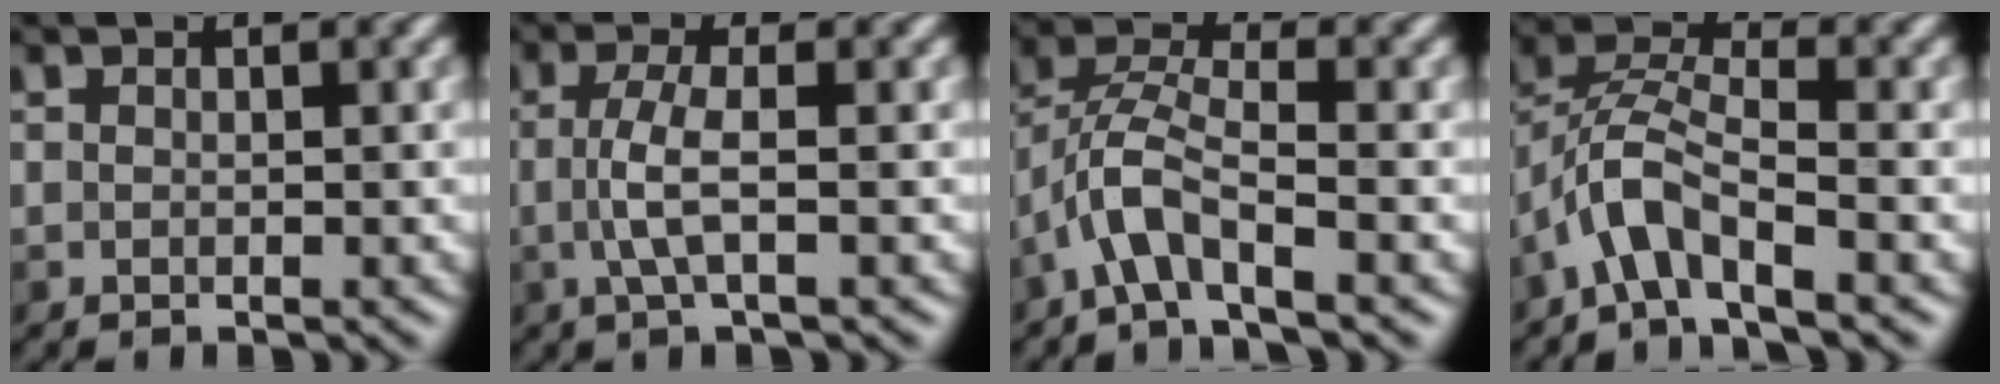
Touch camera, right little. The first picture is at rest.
{"total": 2.7, "force": [-0.6, 0.2, 2.6], "torque": [-0.063, 0.004, -0.011]}
{"total": 4.0, "force": [-2.4, 0.7, 3.0], "torque": [-0.065, 0.016, -0.052]}
{"total": 4.2, "force": [-2.8, 0.9, 3.0], "torque": [-0.063, 0.016, -0.058]}